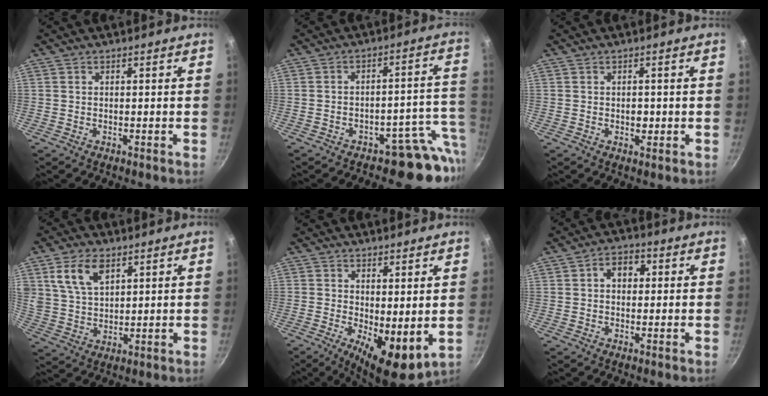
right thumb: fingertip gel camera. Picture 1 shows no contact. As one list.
[{"total": 9.7, "force": [-5.9, 5.8, 5.1], "torque": [0.011, 0.060, -0.073]}, {"total": 1.8, "force": [-0.2, 1.2, 1.2], "torque": [-0.008, -0.003, -0.003]}, {"total": 9.2, "force": [4.5, 5.5, 5.9], "torque": [-0.100, -0.015, 0.090]}, {"total": 8.8, "force": [0.0, 3.5, 8.1], "torque": [-0.107, -0.019, 0.007]}, {"total": 5.2, "force": [1.0, 3.9, 3.3], "torque": [-0.024, 0.011, 0.007]}]